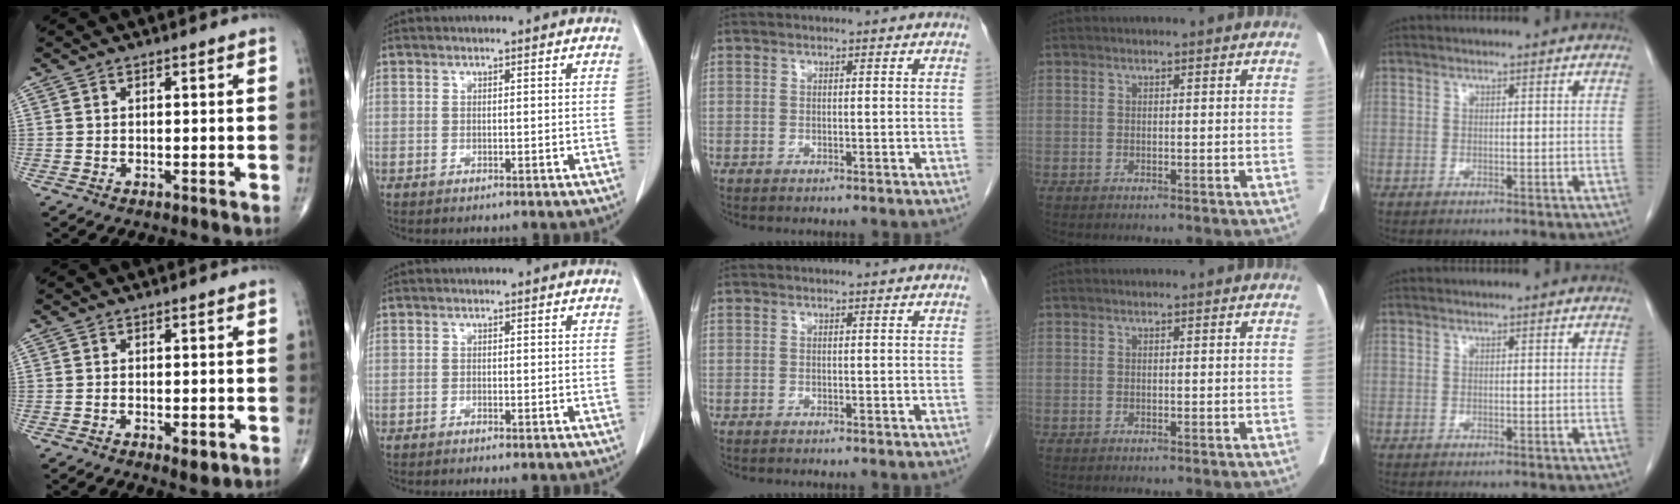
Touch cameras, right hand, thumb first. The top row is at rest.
{"thumb": {"total": 2.5, "force": [-0.9, 1.0, 2.1], "torque": [-0.028, -0.002, -0.009]}, "index": {"total": 2.8, "force": [-2.4, 0.7, 1.4], "torque": [-0.018, -0.006, -0.024]}}